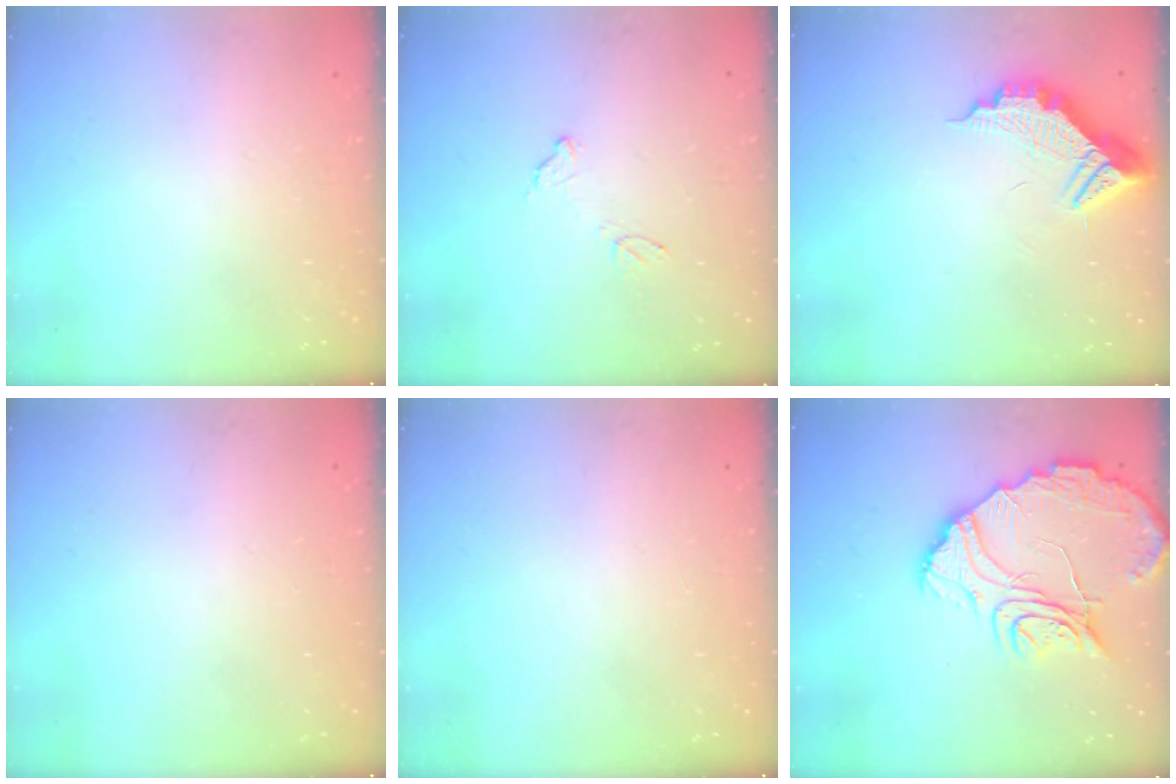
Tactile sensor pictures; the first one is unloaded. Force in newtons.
{"total": 8.0, "press": 8.0, "slide": 0.4}
{"total": 11.0, "press": 11.0, "slide": 0.9}
{"total": 0.0}
{"total": 0.0}
{"total": 15.2, "press": 15.1, "slide": 1.6}